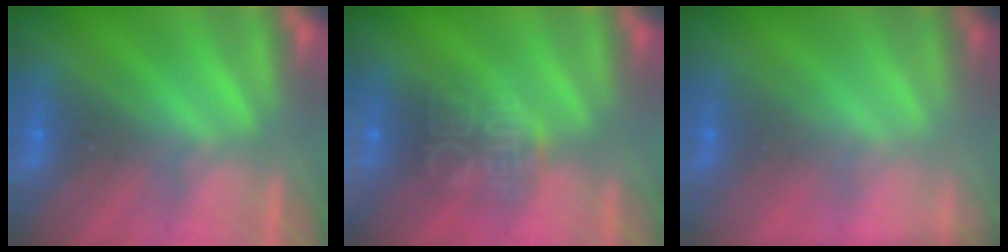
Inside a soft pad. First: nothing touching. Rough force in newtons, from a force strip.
{"total": 6.3}
{"total": 1.7}